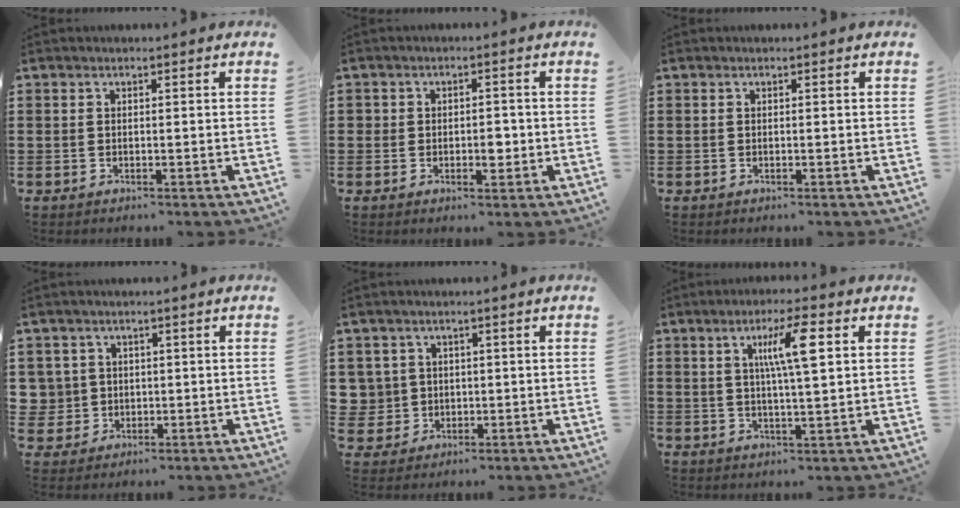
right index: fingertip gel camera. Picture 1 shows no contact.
{"total": 2.9, "force": [-0.4, 2.1, 2.0], "torque": [-0.032, 0.000, -0.010]}
{"total": 0.0}
{"total": 3.3, "force": [0.3, 3.3, 0.3], "torque": [-0.026, 0.007, 0.005]}
{"total": 3.5, "force": [0.6, 3.5, 0.2], "torque": [-0.033, 0.006, 0.008]}
{"total": 7.4, "force": [2.2, 0.8, 7.0], "torque": [-0.141, 0.006, 0.031]}